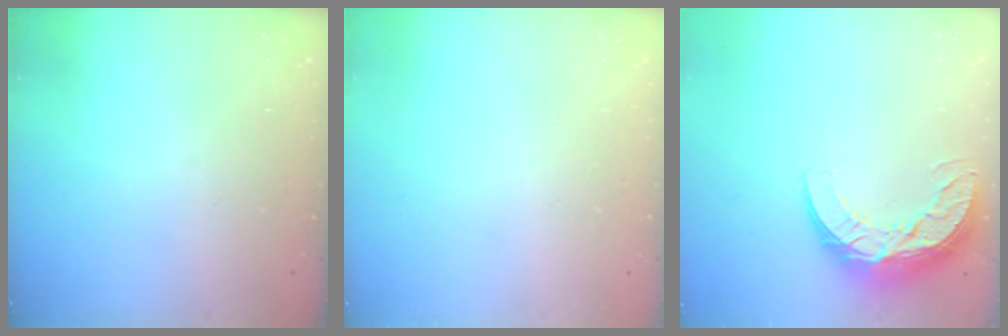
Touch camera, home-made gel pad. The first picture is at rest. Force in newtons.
{"total": 0.0}
{"total": 12.6, "press": 12.6, "slide": 0.8}